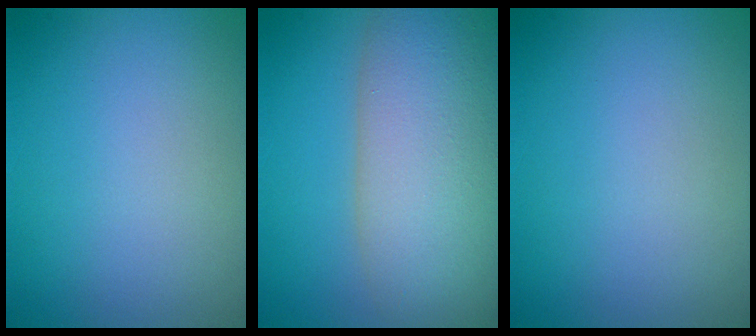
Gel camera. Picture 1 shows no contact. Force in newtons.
{"total": 11.7, "press": 11.7, "slide": 0.7}
{"total": 0.0}